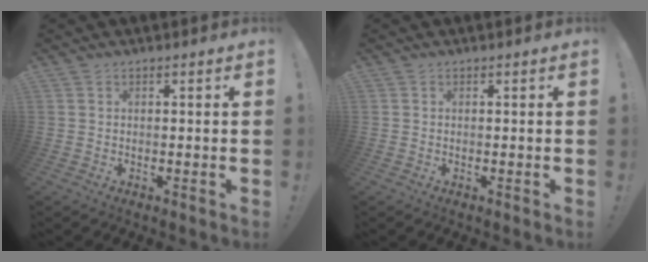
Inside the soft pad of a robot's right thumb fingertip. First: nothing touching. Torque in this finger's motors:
{"motor_torque": [-0.01, 0.16, 0.29, -0.21, -0.02]}